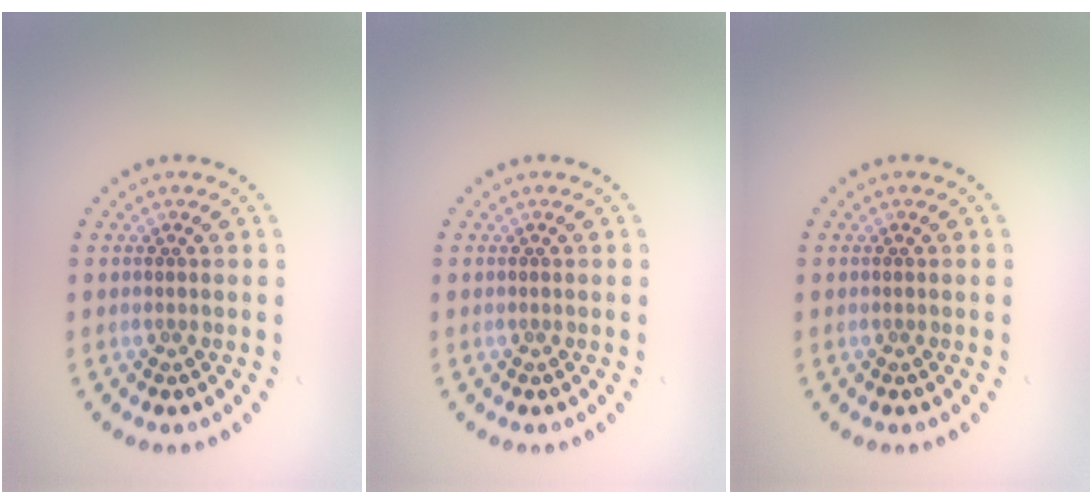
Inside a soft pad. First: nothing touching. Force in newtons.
{"total": 0.0}
{"total": 0.0}